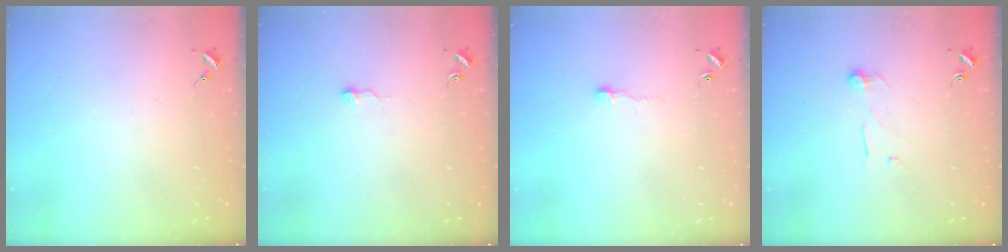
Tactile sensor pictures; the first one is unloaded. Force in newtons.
{"total": 4.1, "press": 4.1, "slide": 0.5}
{"total": 3.4, "press": 3.4, "slide": 0.3}
{"total": 5.7, "press": 5.7, "slide": 0.4}